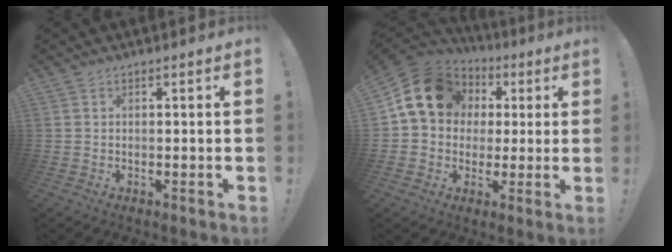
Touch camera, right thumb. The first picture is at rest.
{"total": 16.2, "force": [4.6, 13.1, 8.4], "torque": [-0.125, -0.004, 0.093]}